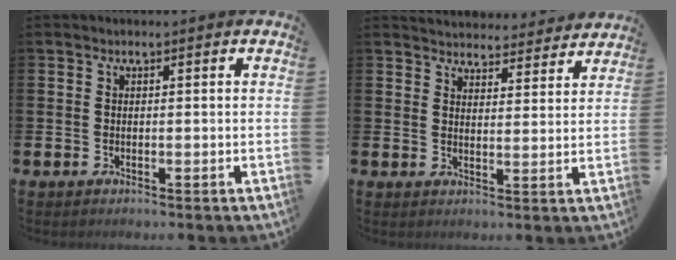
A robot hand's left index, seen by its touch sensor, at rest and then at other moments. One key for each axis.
{"total": 4.5, "fx": 4.5, "fy": 0.8, "fz": -0.1, "tx": -0.003, "ty": -0.035, "tz": 0.077}